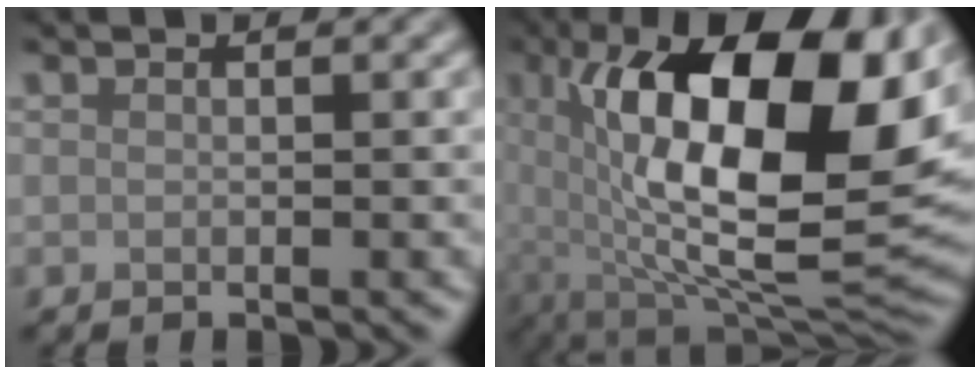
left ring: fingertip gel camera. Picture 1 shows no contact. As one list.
[{"total": 17.5, "force": [3.8, 8.0, 15.1], "torque": [-0.241, 0.001, 0.062]}]